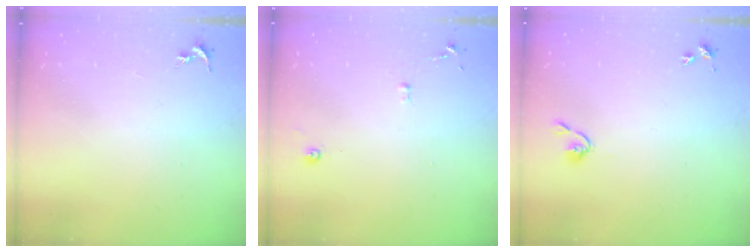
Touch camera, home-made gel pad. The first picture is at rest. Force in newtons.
{"total": 6.4, "press": 6.4, "slide": 0.6}
{"total": 3.8, "press": 3.7, "slide": 0.6}